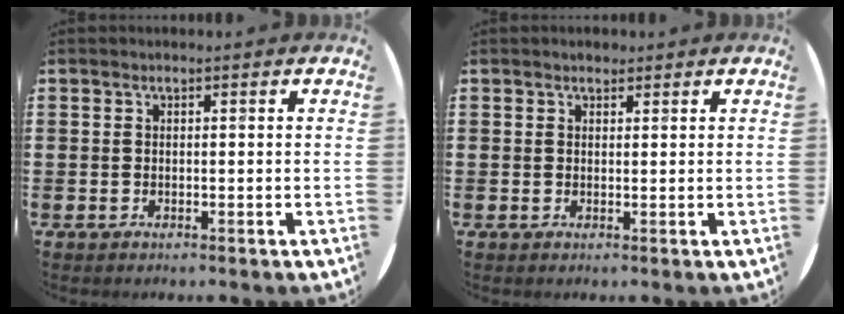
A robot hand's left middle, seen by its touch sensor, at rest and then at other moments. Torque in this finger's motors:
{"motor_torque": [0.03, -0.03, 0.01, 0.02]}